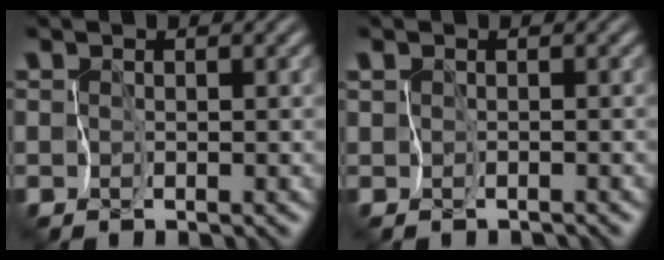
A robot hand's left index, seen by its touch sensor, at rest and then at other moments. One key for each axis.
{"total": 0.6, "fx": -0.6, "fy": 0.1, "fz": -0.1, "tx": 0.004, "ty": 0.000, "tz": -0.012}